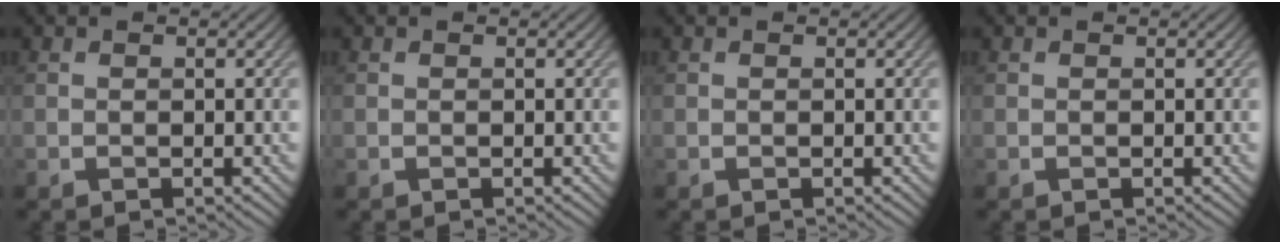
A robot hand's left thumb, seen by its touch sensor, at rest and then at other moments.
{"total": 0.0}
{"total": 0.0}
{"total": 0.0}